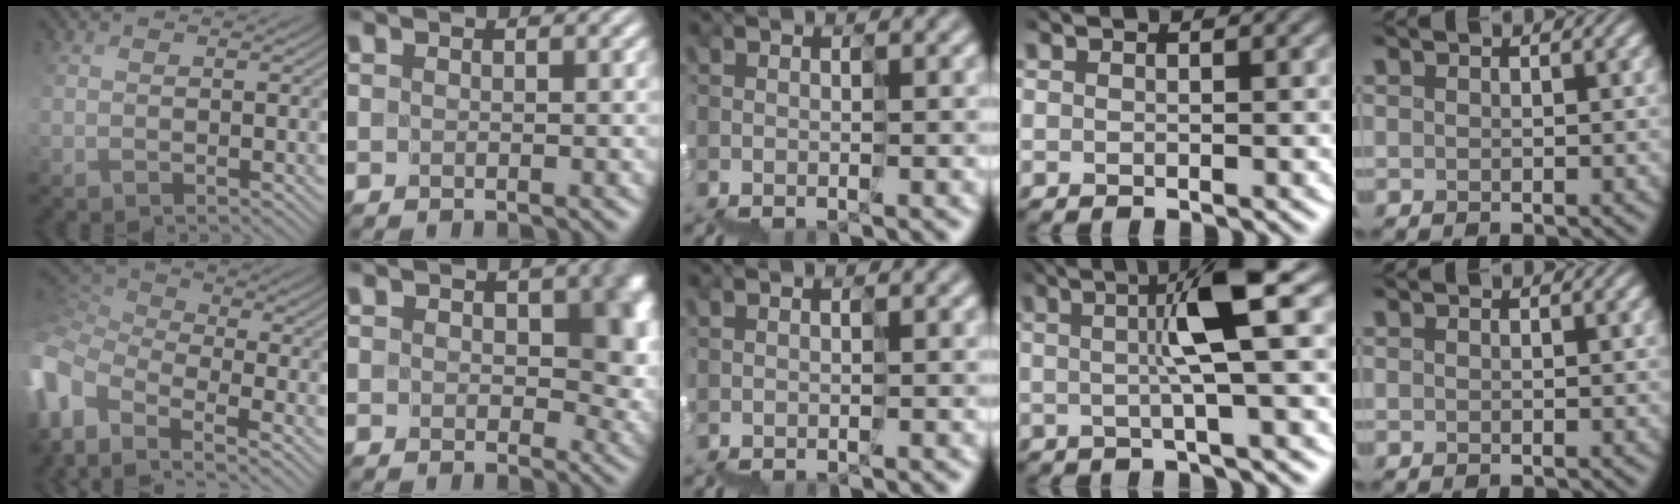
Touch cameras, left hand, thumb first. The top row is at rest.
{"thumb": {"total": 10.6, "force": [-4.3, 6.1, 7.6], "torque": [-0.233, -0.003, -0.072]}, "index": {"total": 7.3, "force": [1.4, 4.5, 5.6], "torque": [-0.063, -0.004, 0.026]}, "ring": {"total": 4.7, "force": [0.5, 0.0, 4.7], "torque": [-0.092, 0.004, 0.013]}}